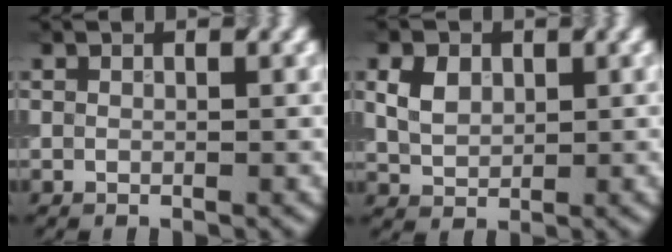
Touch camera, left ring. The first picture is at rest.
{"total": 2.7, "force": [0.8, 1.9, 1.7], "torque": [-0.041, 0.006, 0.020]}